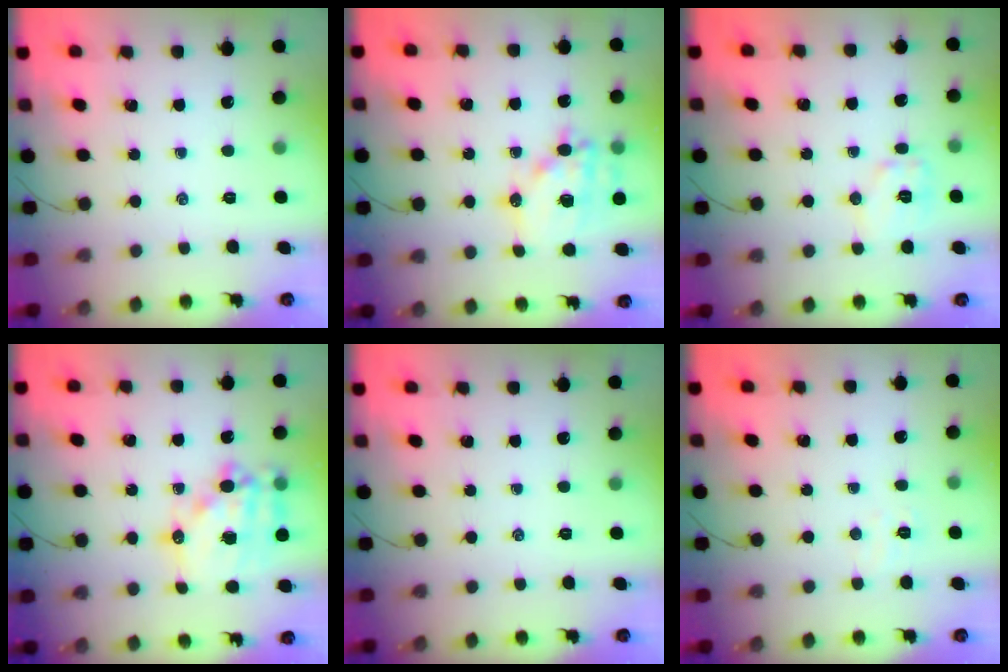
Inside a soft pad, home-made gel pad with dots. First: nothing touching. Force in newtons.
{"total": 15.8, "press": 15.4, "slide": 3.4}
{"total": 7.8, "press": 7.7, "slide": 0.9}
{"total": 17.8, "press": 17.4, "slide": 3.9}
{"total": 0.0}
{"total": 3.0, "press": 2.9, "slide": 0.7}